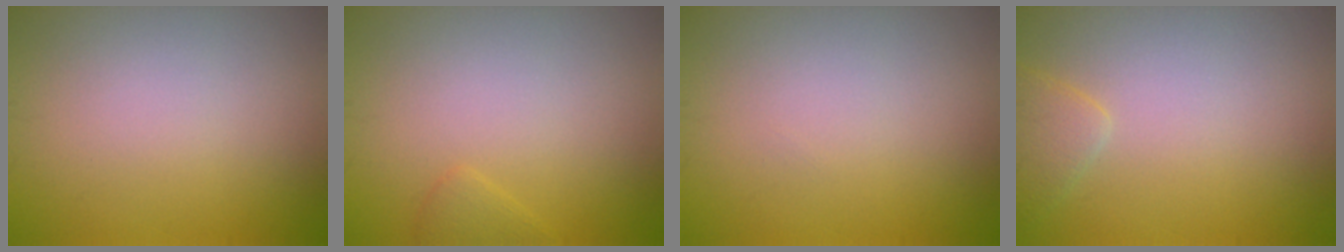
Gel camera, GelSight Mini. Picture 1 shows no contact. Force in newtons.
{"total": 1.0, "press": 1.0, "slide": 0.1}
{"total": 0.0}
{"total": 1.6, "press": 1.6, "slide": 0.1}